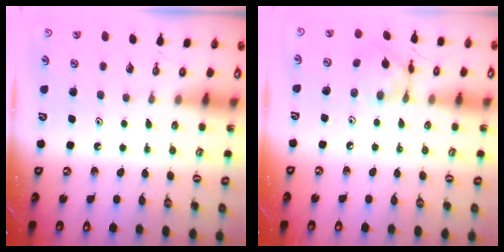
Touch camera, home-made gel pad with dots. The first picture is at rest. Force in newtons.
{"total": 9.2, "press": 9.2, "slide": 0.7}